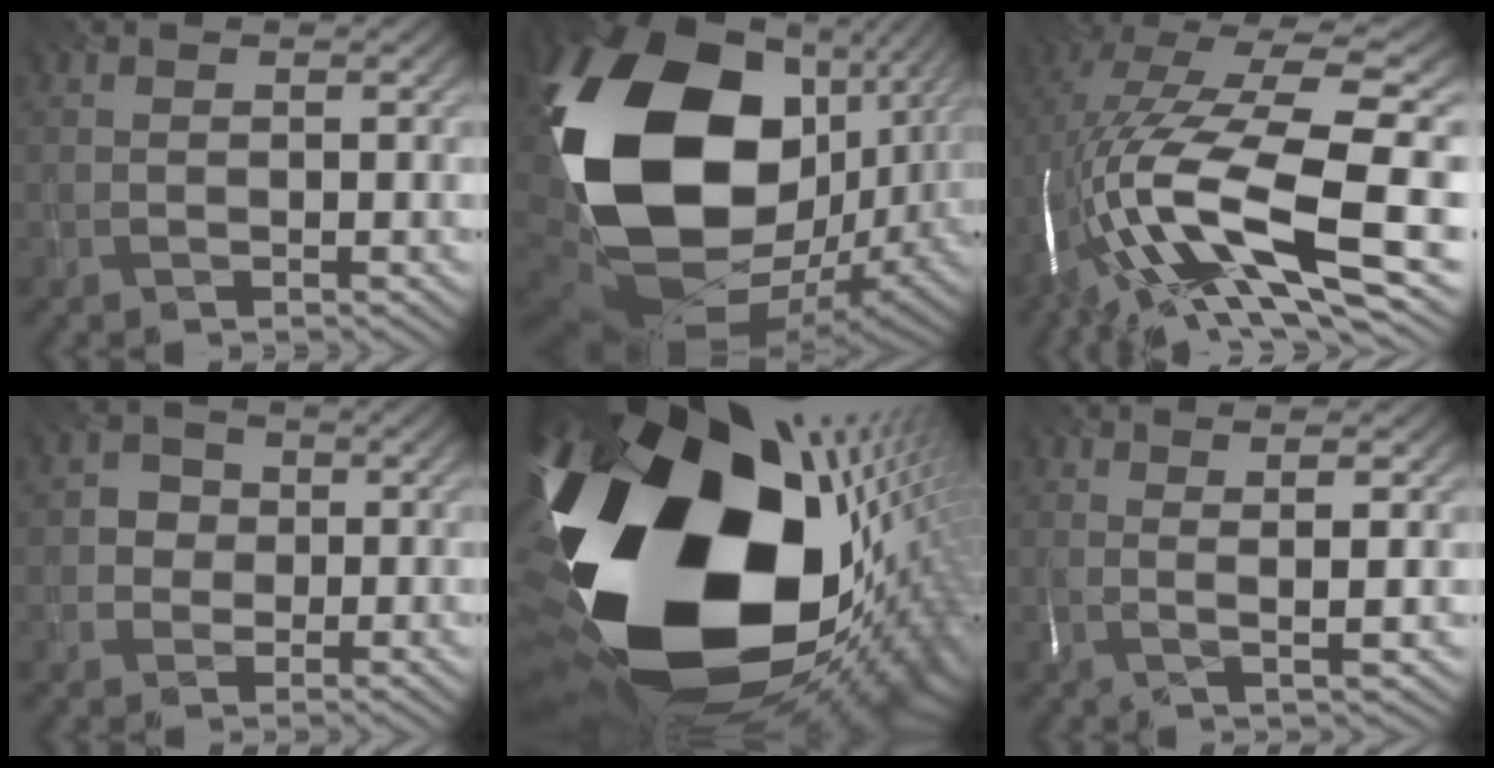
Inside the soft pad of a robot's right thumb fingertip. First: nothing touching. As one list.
[{"total": 22.0, "force": [2.4, 15.4, 15.6], "torque": [-0.409, -0.031, 0.070]}, {"total": 18.8, "force": [-4.3, 5.0, 17.6], "torque": [-0.340, -0.029, -0.064]}, {"total": 2.8, "force": [-0.1, 2.7, 1.0], "torque": [-0.026, 0.003, -0.013]}, {"total": 23.6, "force": [-1.3, 15.0, 18.2], "torque": [-0.366, -0.090, -0.008]}, {"total": 3.6, "force": [1.0, 0.1, 3.5], "torque": [-0.062, 0.003, 0.014]}]